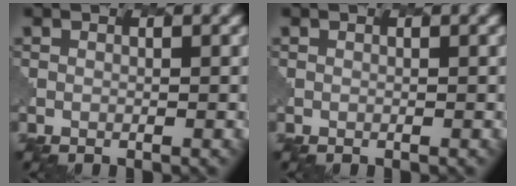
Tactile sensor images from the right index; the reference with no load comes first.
{"total": 0.0}